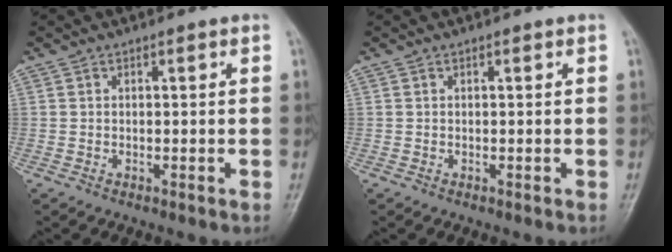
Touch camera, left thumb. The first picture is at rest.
{"total": 0.0}